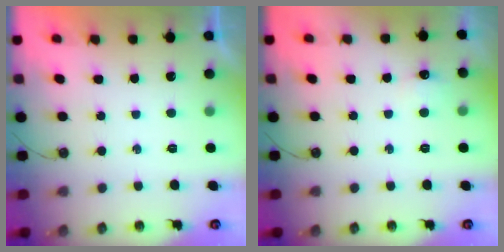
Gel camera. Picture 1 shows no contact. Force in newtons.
{"total": 4.3, "press": 4.2, "slide": 1.1}